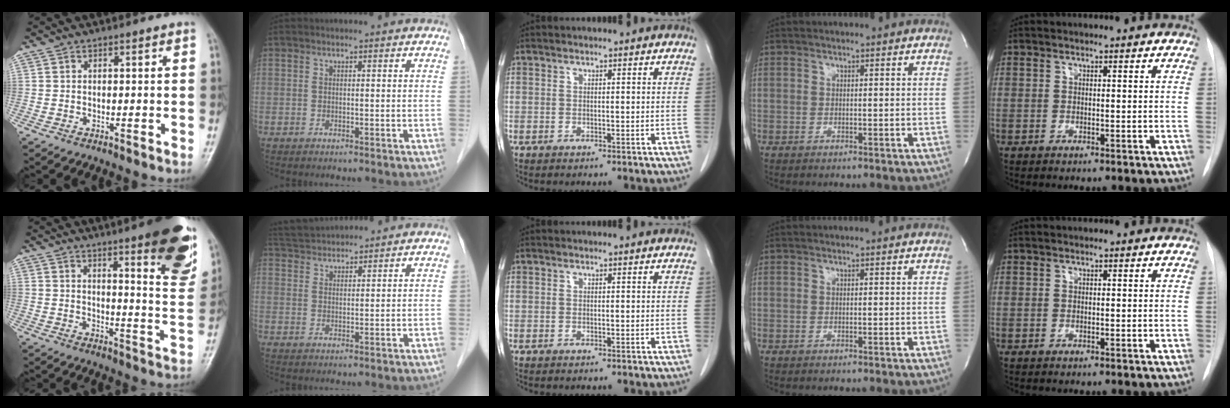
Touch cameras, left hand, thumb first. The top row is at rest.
{"thumb": {"total": 16.8, "force": [9.5, 3.0, 13.5], "torque": [-0.140, -0.056, 0.125]}, "index": {"total": 7.3, "force": [7.1, 0.7, 1.5], "torque": [-0.035, 0.037, 0.124]}}